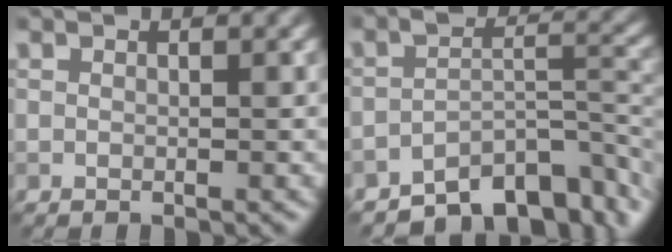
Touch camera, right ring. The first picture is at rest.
{"total": 8.2, "force": [-5.9, 3.4, 4.6], "torque": [-0.048, -0.013, -0.096]}